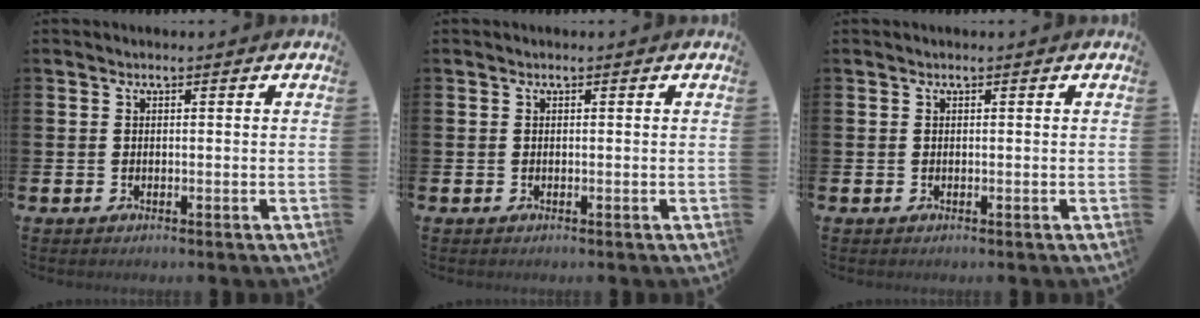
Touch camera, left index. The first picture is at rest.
{"total": 0.0}
{"total": 0.0}